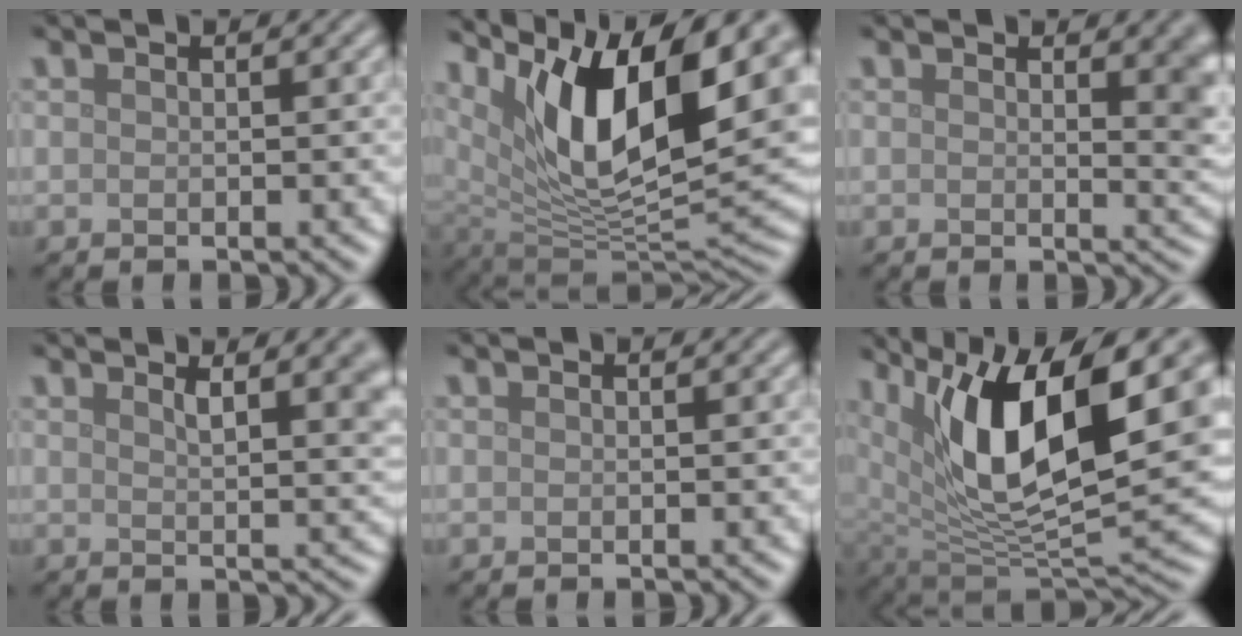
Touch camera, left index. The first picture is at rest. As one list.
[{"total": 14.1, "force": [5.9, 5.7, 11.5], "torque": [-0.180, -0.001, 0.103]}, {"total": 3.5, "force": [1.2, 1.3, 3.0], "torque": [-0.026, -0.005, 0.019]}, {"total": 4.9, "force": [2.4, 1.8, 3.9], "torque": [-0.036, 0.005, 0.033]}, {"total": 0.0}, {"total": 13.2, "force": [4.0, 5.3, 11.3], "torque": [-0.195, -0.013, 0.072]}]